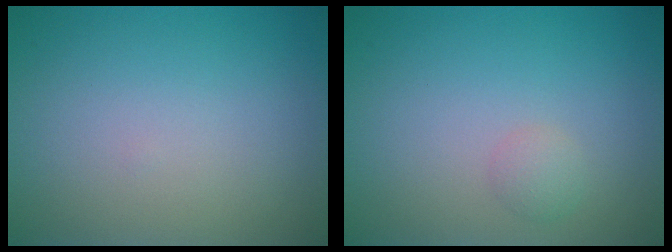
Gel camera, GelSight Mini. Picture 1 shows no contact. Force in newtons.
{"total": 1.1, "press": 1.1, "slide": 0.1}